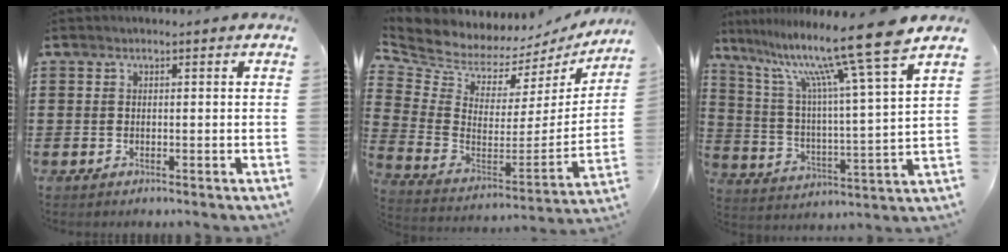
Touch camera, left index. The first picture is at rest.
{"total": 5.7, "force": [5.4, 1.8, 0.4], "torque": [-0.050, -0.064, 0.092]}
{"total": 14.4, "force": [11.0, 0.2, 9.3], "torque": [-0.194, -0.076, 0.171]}